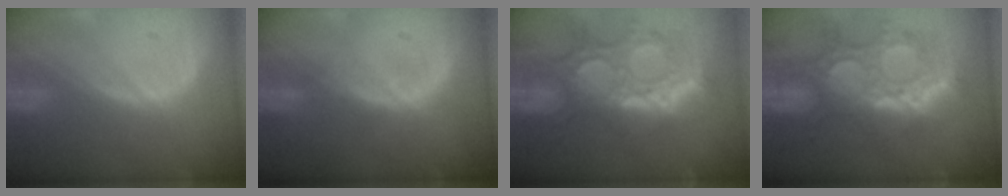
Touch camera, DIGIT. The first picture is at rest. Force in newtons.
{"total": 1.1, "press": 1.1, "slide": 0.2}
{"total": 12.9, "press": 11.1, "slide": 6.7}
{"total": 12.5, "press": 10.9, "slide": 6.1}